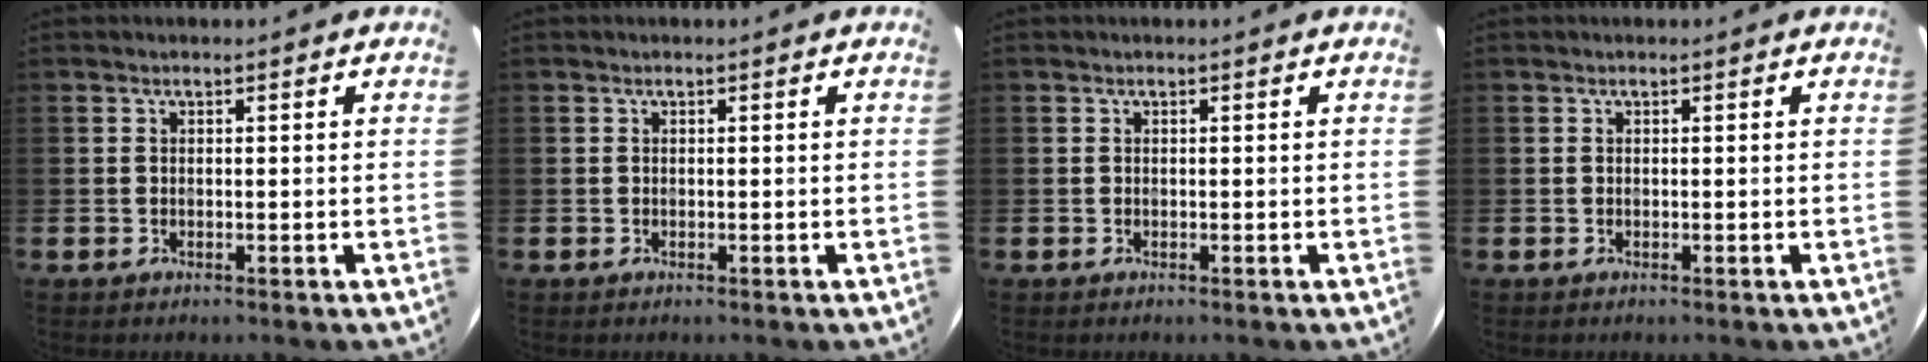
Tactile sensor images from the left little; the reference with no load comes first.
{"total": 0.0}
{"total": 0.0}
{"total": 0.0}